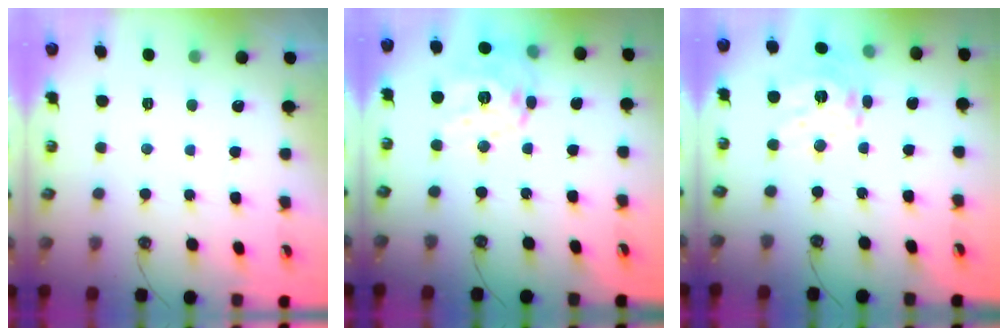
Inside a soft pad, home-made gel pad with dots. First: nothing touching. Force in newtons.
{"total": 16.9, "press": 16.8, "slide": 1.6}
{"total": 14.1, "press": 14.0, "slide": 1.3}